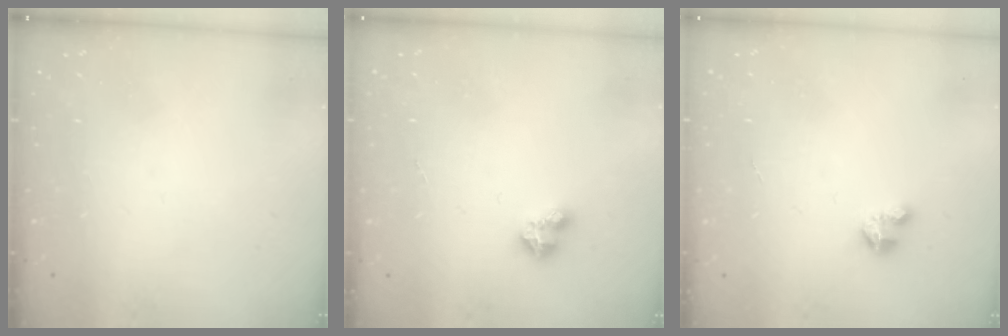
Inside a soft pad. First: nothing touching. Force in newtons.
{"total": 2.8, "press": 2.8, "slide": 0.2}
{"total": 1.9, "press": 1.9, "slide": 0.1}